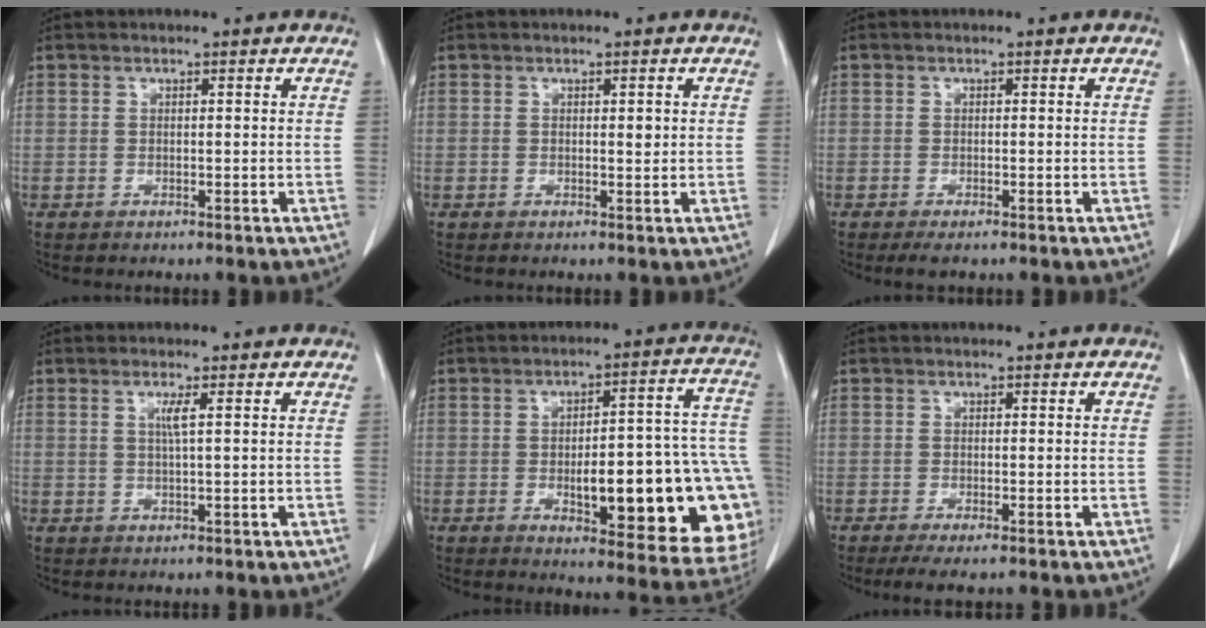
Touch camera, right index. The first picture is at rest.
{"total": 0.9, "force": [0.3, 0.3, 0.8], "torque": [-0.010, 0.000, 0.007]}
{"total": 1.8, "force": [-1.2, 0.4, 1.2], "torque": [-0.017, -0.006, -0.016]}
{"total": 1.9, "force": [0.5, -0.3, 1.8], "torque": [-0.039, 0.000, 0.011]}
{"total": 23.8, "force": [-4.7, 5.5, 22.7], "torque": [-0.209, 0.024, -0.039]}
{"total": 4.2, "force": [-3.3, 0.6, 2.5], "torque": [-0.036, -0.010, -0.049]}